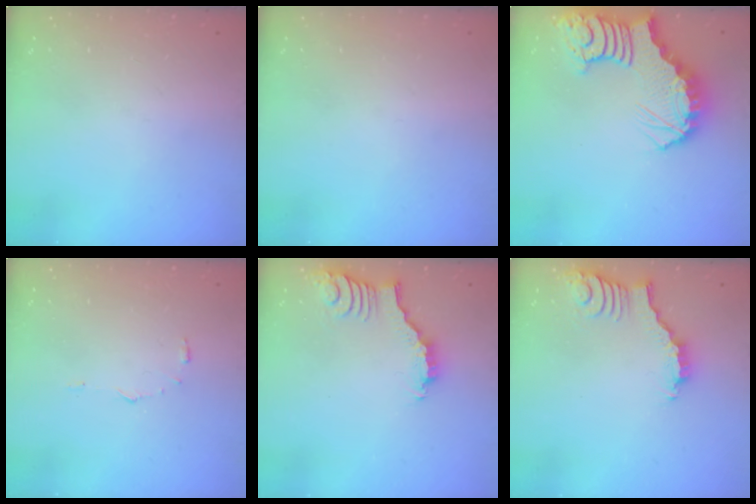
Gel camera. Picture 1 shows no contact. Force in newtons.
{"total": 0.0}
{"total": 10.7, "press": 10.7, "slide": 1.3}
{"total": 4.8, "press": 4.8, "slide": 0.3}
{"total": 3.5, "press": 3.5, "slide": 0.4}
{"total": 3.5, "press": 3.5, "slide": 0.4}